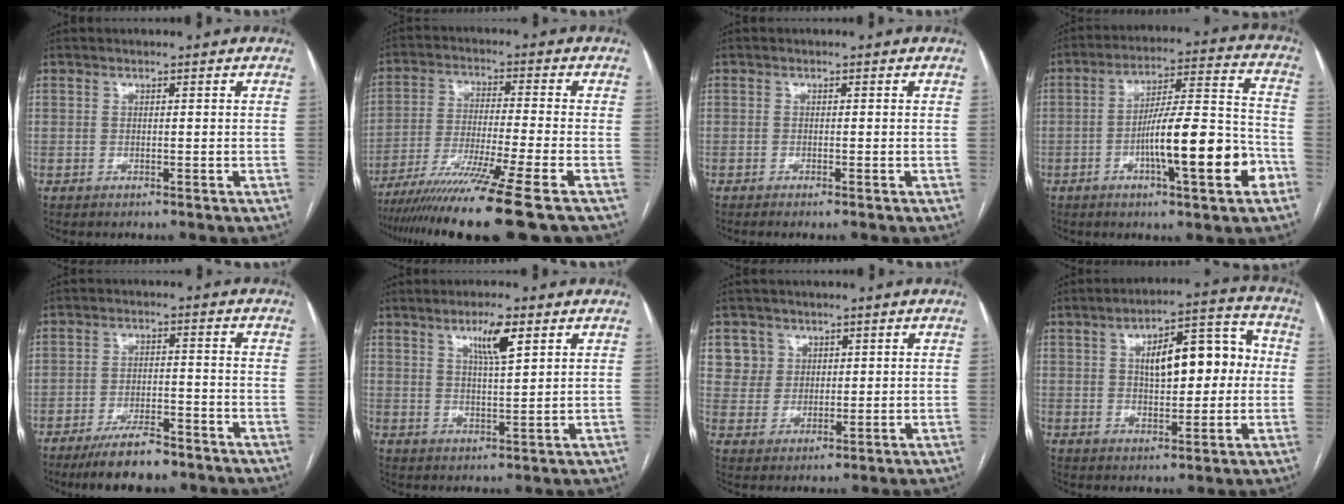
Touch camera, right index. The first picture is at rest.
{"total": 14.4, "force": [-10.8, -2.4, 9.3], "torque": [-0.161, -0.047, -0.177]}
{"total": 0.8, "force": [-0.3, 0.1, 0.7], "torque": [-0.012, 0.000, -0.004]}
{"total": 15.7, "force": [-5.4, 2.0, 14.6], "torque": [-0.233, 0.011, -0.080]}
{"total": 8.1, "force": [-6.1, 2.5, 4.6], "torque": [-0.077, -0.007, -0.102]}
{"total": 5.8, "force": [3.1, 0.8, 4.8], "torque": [-0.085, -0.003, 0.054]}
{"total": 5.7, "force": [2.9, 4.9, 0.0], "torque": [0.005, 0.005, 0.062]}
{"total": 12.5, "force": [1.7, 5.1, 11.3], "torque": [-0.166, 0.039, 0.030]}